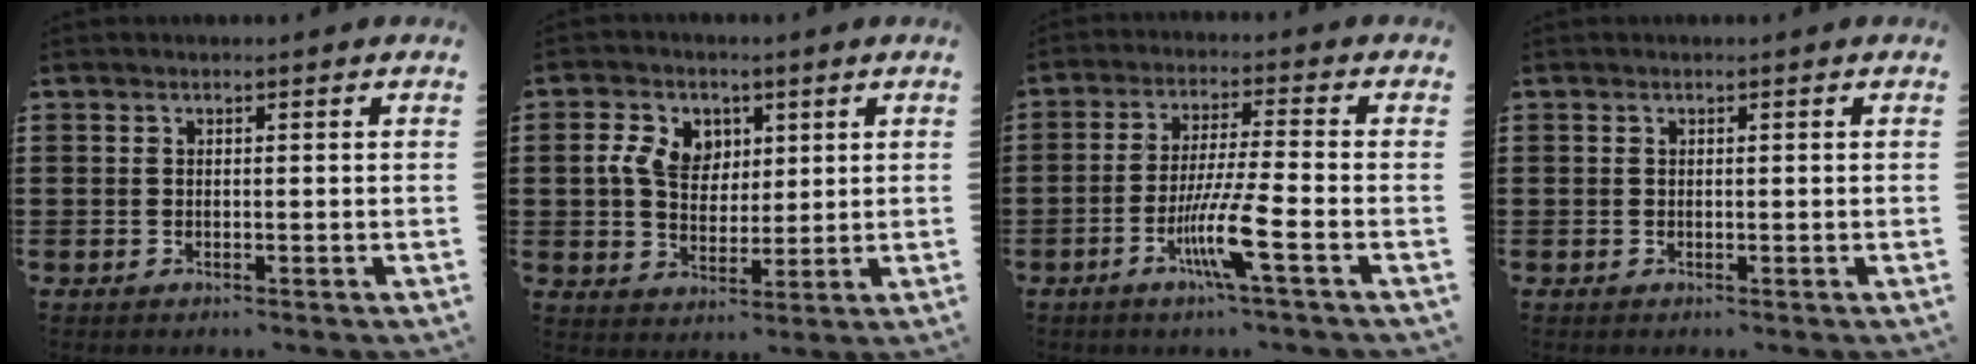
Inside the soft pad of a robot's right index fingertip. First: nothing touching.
{"total": 6.5, "force": [1.8, 5.0, 3.8], "torque": [-0.101, 0.014, 0.029]}
{"total": 8.5, "force": [-3.8, 0.0, 7.6], "torque": [-0.151, -0.016, -0.073]}
{"total": 0.0}